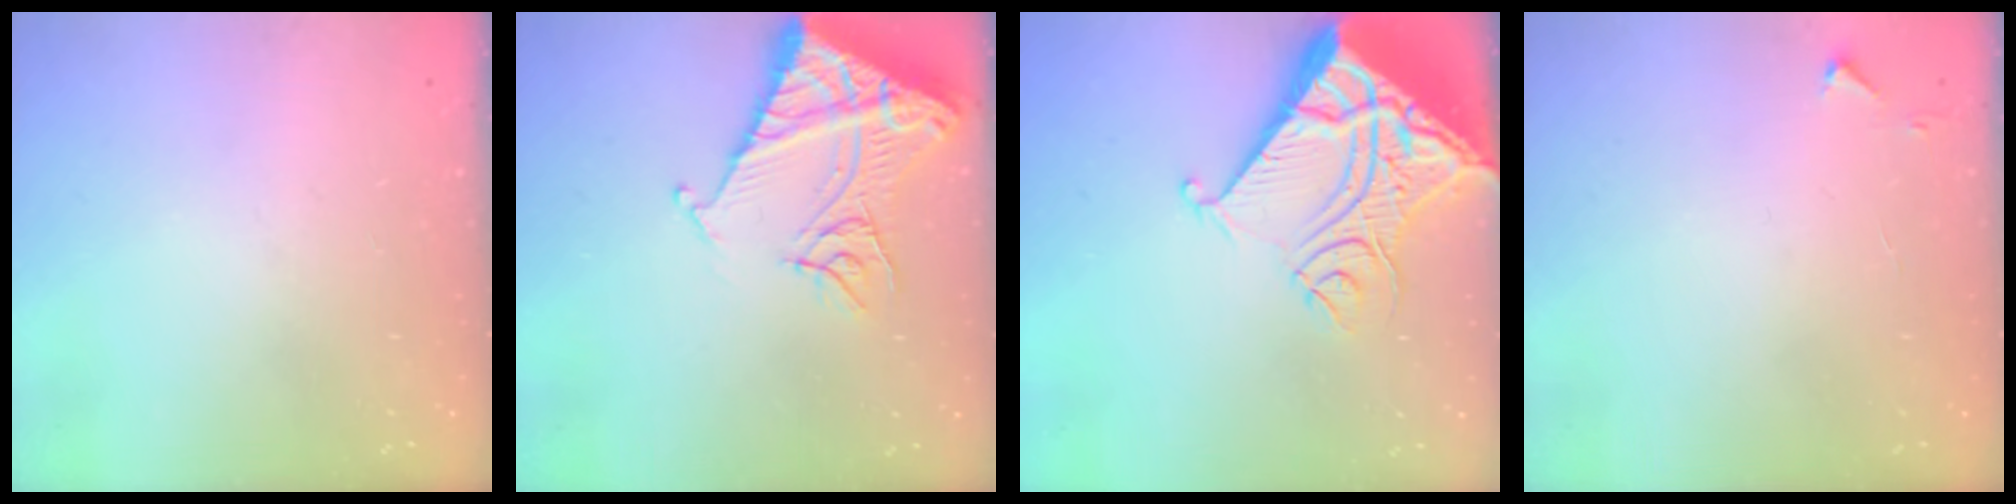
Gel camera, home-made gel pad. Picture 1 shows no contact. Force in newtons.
{"total": 15.7, "press": 15.6, "slide": 1.7}
{"total": 19.5, "press": 19.4, "slide": 2.7}
{"total": 2.8, "press": 2.8, "slide": 0.4}